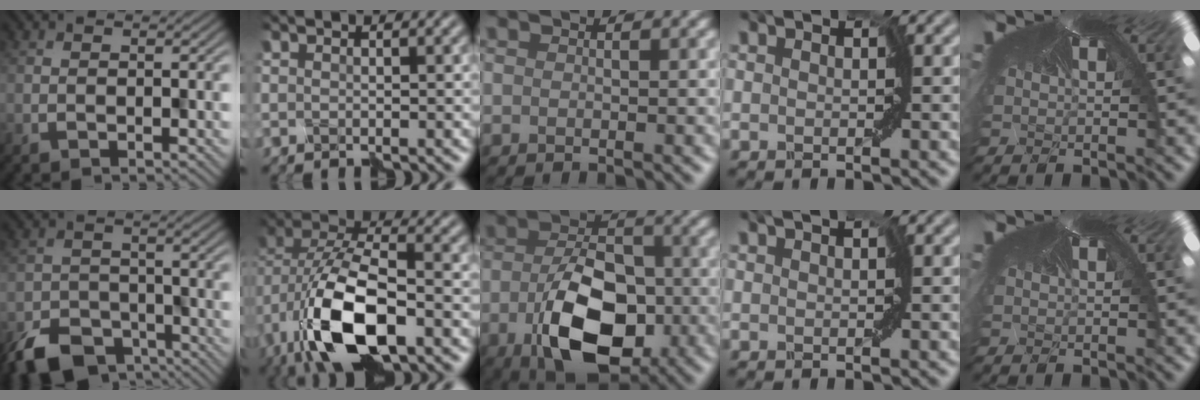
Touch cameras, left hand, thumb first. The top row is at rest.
{"thumb": {"total": 7.9, "force": [-6.0, 4.0, 3.0], "torque": [-0.052, -0.021, -0.097]}, "index": {"total": 11.4, "force": [-4.6, 5.8, 8.6], "torque": [-0.189, -0.010, -0.082]}, "middle": {"total": 9.4, "force": [-3.7, 5.2, 6.8], "torque": [-0.139, -0.004, -0.060]}, "ring": {"total": 1.1, "force": [0.6, 0.4, 0.8], "torque": [-0.009, 0.007, 0.000]}}